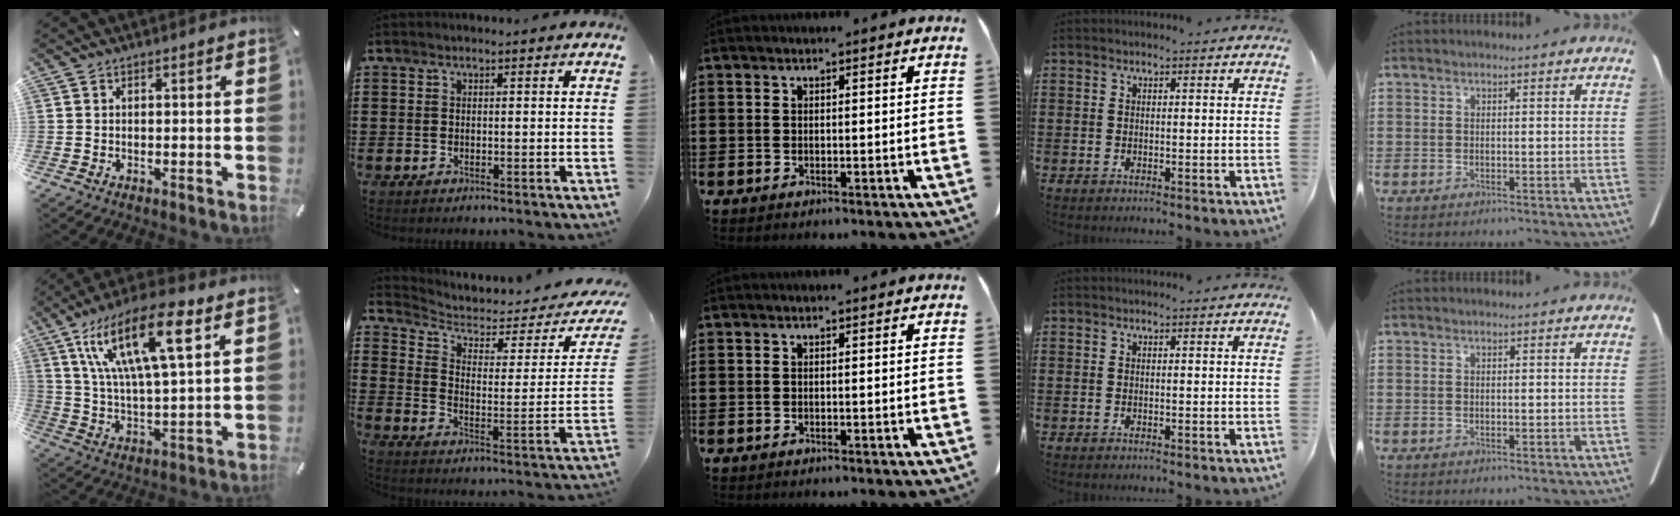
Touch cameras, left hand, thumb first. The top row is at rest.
{"thumb": {"total": 20.2, "force": [10.1, 6.7, 16.1], "torque": [-0.309, -0.030, 0.159]}, "index": {"total": 3.7, "force": [3.0, 1.5, 1.7], "torque": [-0.053, -0.023, 0.049]}}